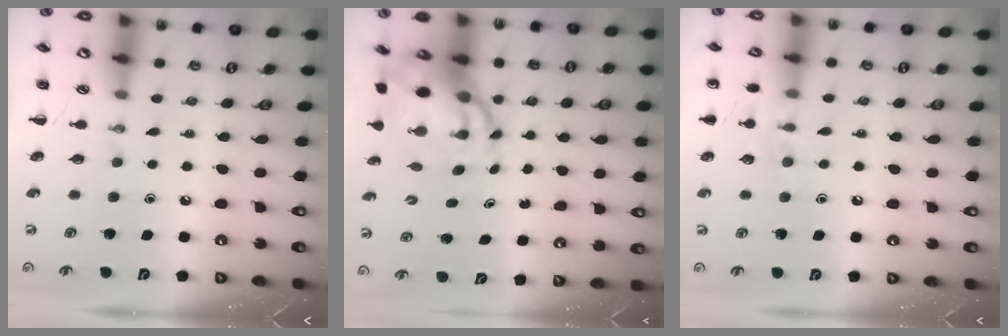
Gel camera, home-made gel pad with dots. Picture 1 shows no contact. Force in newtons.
{"total": 10.5, "press": 10.1, "slide": 3.0}
{"total": 7.7, "press": 7.5, "slide": 1.7}